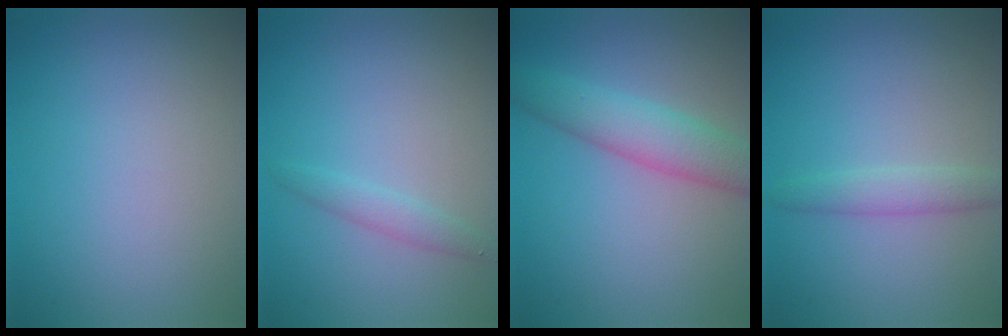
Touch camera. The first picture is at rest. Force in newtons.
{"total": 1.4, "press": 1.4, "slide": 0.0}
{"total": 4.3, "press": 4.3, "slide": 0.2}
{"total": 1.9, "press": 1.9, "slide": 0.1}